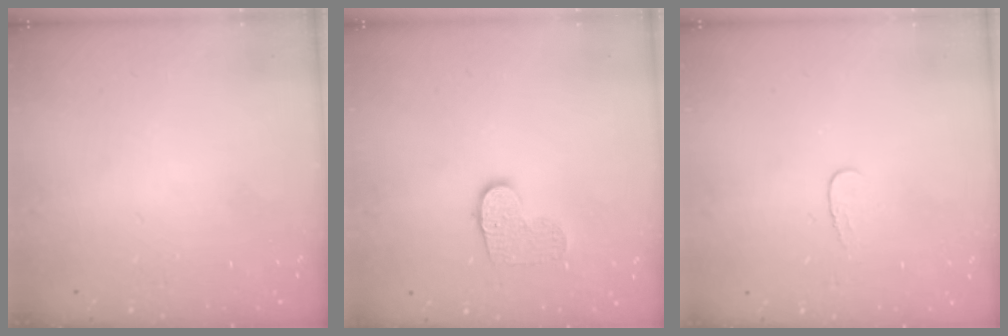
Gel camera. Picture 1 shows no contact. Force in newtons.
{"total": 8.0, "press": 8.0, "slide": 0.4}
{"total": 3.6, "press": 3.5, "slide": 0.4}